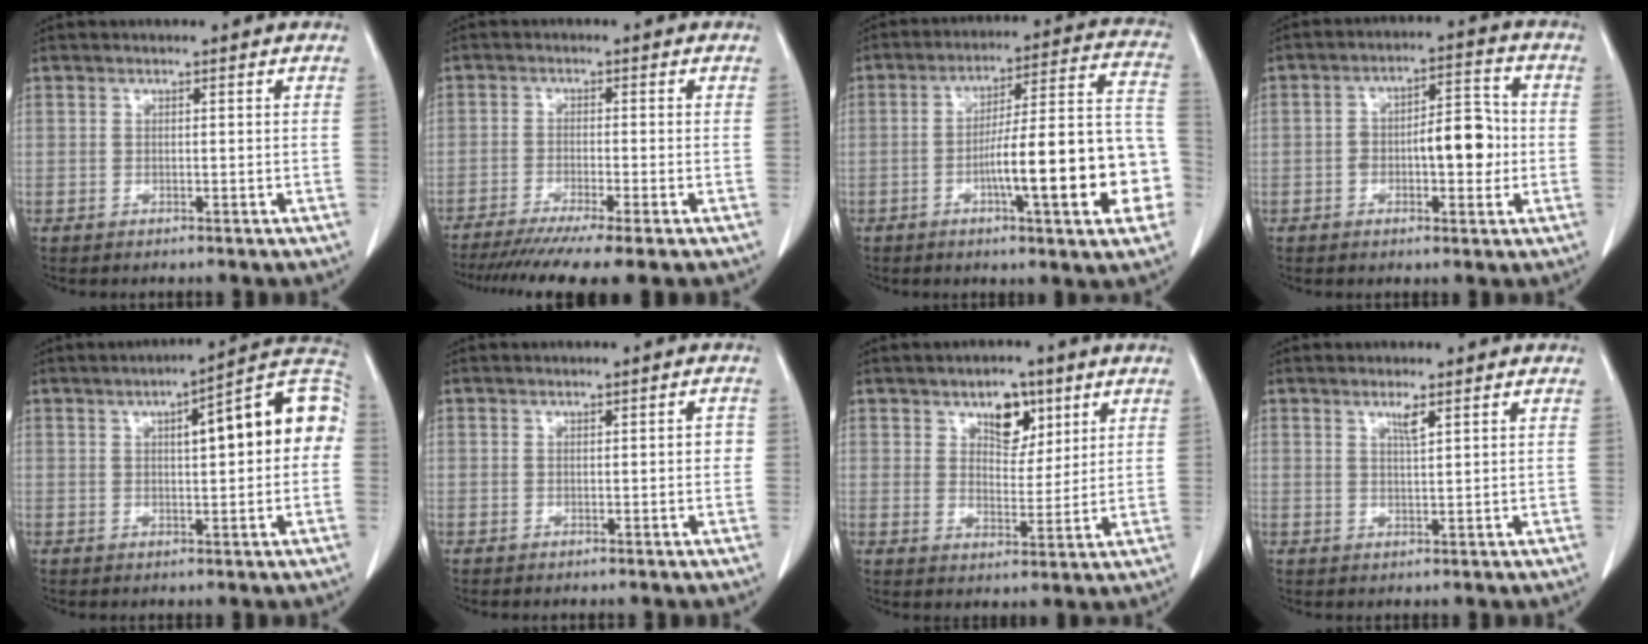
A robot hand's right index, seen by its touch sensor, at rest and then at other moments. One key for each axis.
{"total": 11.3, "fx": -9.0, "fy": -0.5, "fz": 6.8, "tx": -0.095, "ty": -0.029, "tz": -0.140}
{"total": 19.0, "fx": -5.3, "fy": 2.4, "fz": 18.1, "tx": -0.195, "ty": 0.032, "tz": -0.068}
{"total": 8.3, "fx": -1.2, "fy": 3.3, "fz": 7.5, "tx": -0.113, "ty": 0.025, "tz": -0.016}
{"total": 12.8, "fx": 2.0, "fy": 2.6, "fz": 12.4, "tx": -0.163, "ty": 0.042, "tz": 0.021}
{"total": 1.2, "fx": 0.0, "fy": 0.4, "fz": 1.1, "tx": -0.010, "ty": 0.002, "tz": 0.000}
{"total": 6.0, "fx": 3.4, "fy": 3.4, "fz": 3.7, "tx": -0.052, "ty": 0.004, "tz": 0.055}
{"total": 1.9, "fx": 1.2, "fy": -0.1, "fz": 1.5, "tx": -0.032, "ty": -0.004, "tz": 0.023}